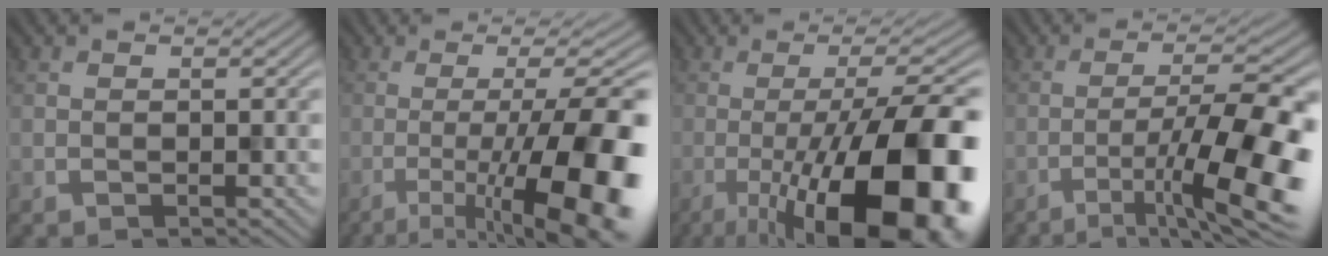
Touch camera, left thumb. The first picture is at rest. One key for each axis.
{"total": 15.7, "fx": -5.1, "fy": 4.1, "fz": 14.3, "tx": -0.196, "ty": -0.003, "tz": -0.078}
{"total": 20.0, "fx": -7.2, "fy": 6.2, "fz": 17.6, "tx": -0.243, "ty": -0.003, "tz": -0.114}
{"total": 12.6, "fx": -4.8, "fy": 3.0, "fz": 11.3, "tx": -0.175, "ty": 0.001, "tz": -0.075}